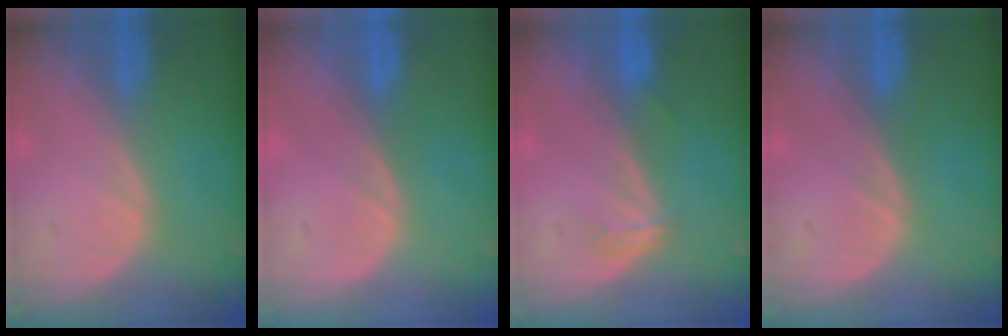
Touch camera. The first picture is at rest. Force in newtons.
{"total": 0.0}
{"total": 1.5, "press": 1.4, "slide": 0.3}
{"total": 0.0}